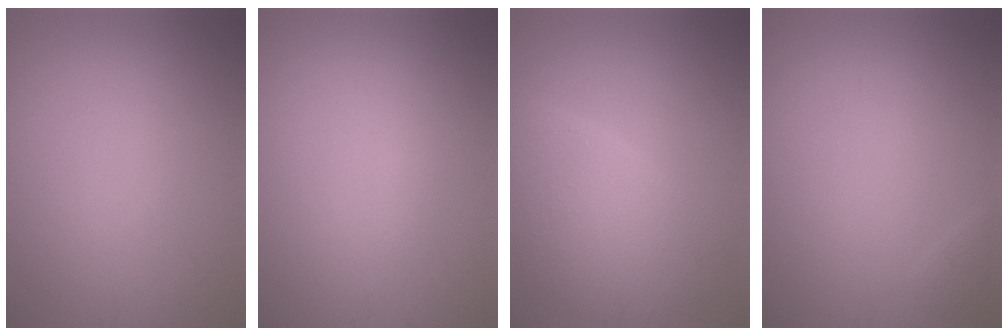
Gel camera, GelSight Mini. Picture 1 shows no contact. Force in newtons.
{"total": 0.5, "press": 0.5, "slide": 0.1}
{"total": 5.9, "press": 5.9, "slide": 0.2}
{"total": 0.5, "press": 0.5, "slide": 0.0}